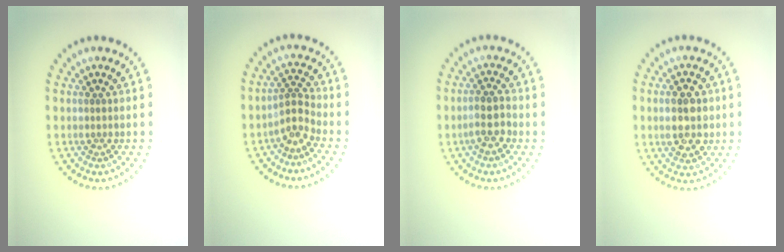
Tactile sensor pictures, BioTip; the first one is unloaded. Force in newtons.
{"total": 2.4, "press": 1.6, "slide": 1.8}
{"total": 2.6, "press": 2.4, "slide": 1.0}
{"total": 3.6, "press": 3.6, "slide": 0.5}